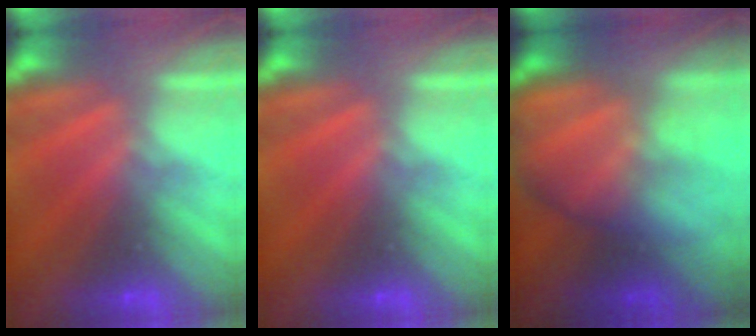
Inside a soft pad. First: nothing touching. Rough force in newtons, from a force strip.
{"total": 0.0}
{"total": 6.1}